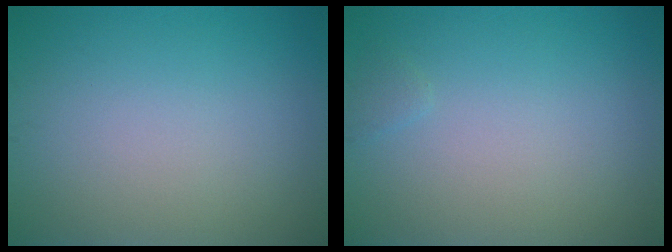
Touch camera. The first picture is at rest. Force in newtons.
{"total": 0.6, "press": 0.6, "slide": 0.1}